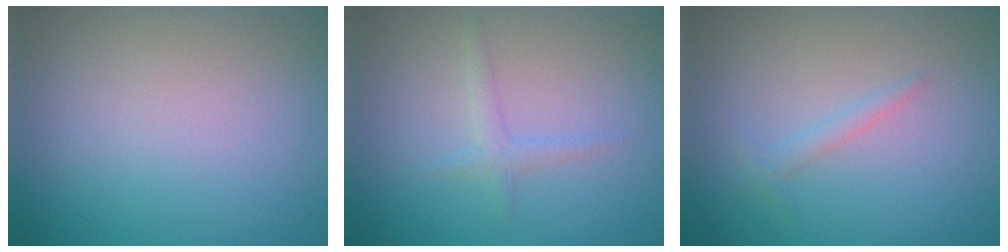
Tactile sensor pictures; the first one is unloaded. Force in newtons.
{"total": 1.1, "press": 1.1, "slide": 0.1}
{"total": 0.9, "press": 0.9, "slide": 0.1}